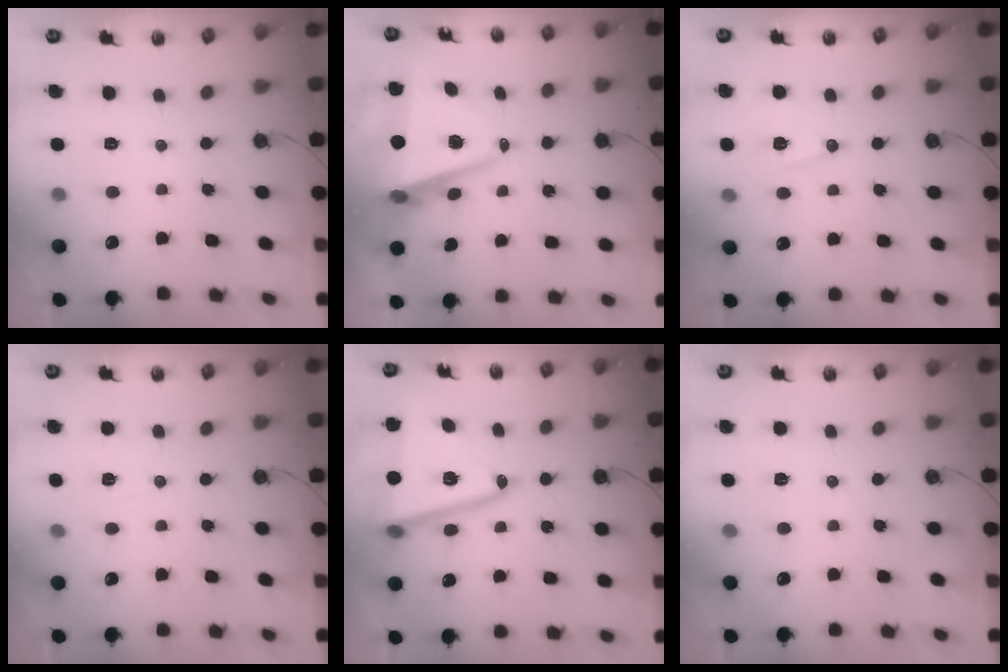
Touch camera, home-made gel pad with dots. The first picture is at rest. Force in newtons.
{"total": 8.5, "press": 7.3, "slide": 4.3}
{"total": 8.7, "press": 7.9, "slide": 3.7}
{"total": 4.2, "press": 3.8, "slide": 1.8}
{"total": 19.1, "press": 18.9, "slide": 2.6}
{"total": 2.3, "press": 1.3, "slide": 1.9}